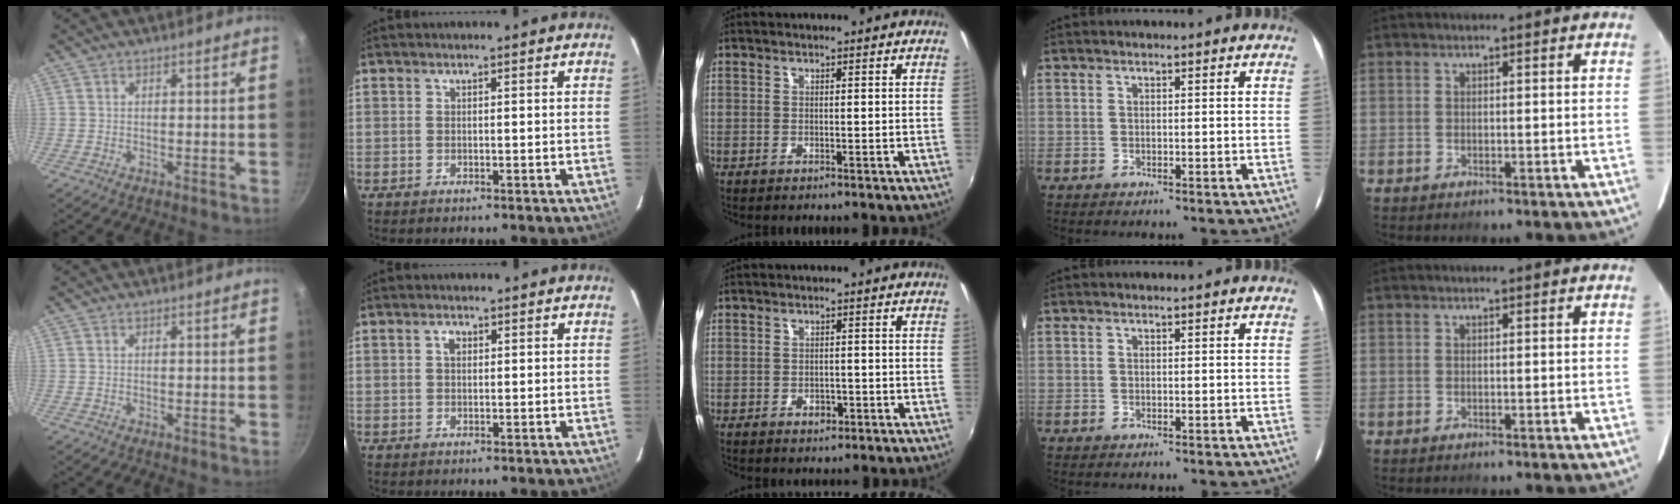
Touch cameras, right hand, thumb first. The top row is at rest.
{"index": {"total": 1.6, "force": [0.5, 1.1, 1.0], "torque": [-0.018, 0.007, 0.007]}, "middle": {"total": 2.2, "force": [-1.1, 1.6, 0.9], "torque": [-0.015, -0.001, -0.014]}}